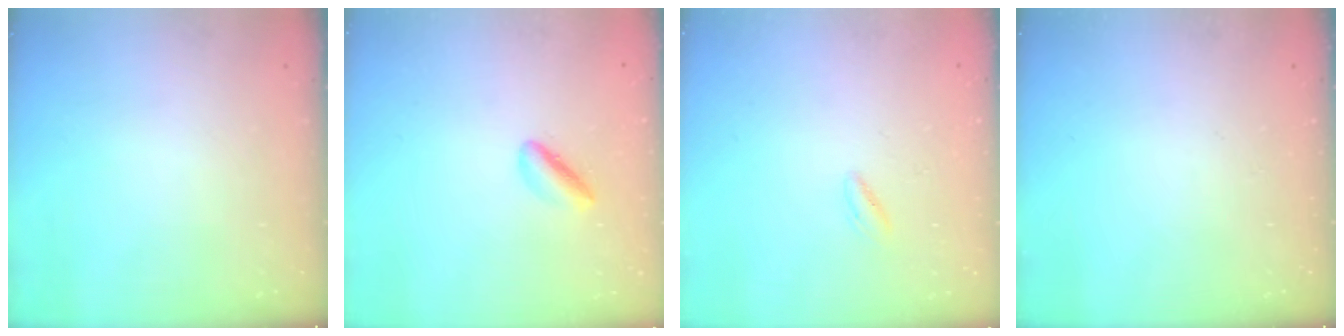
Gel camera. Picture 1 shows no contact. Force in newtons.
{"total": 2.8, "press": 2.8, "slide": 0.5}
{"total": 1.1, "press": 0.9, "slide": 0.7}
{"total": 0.0}